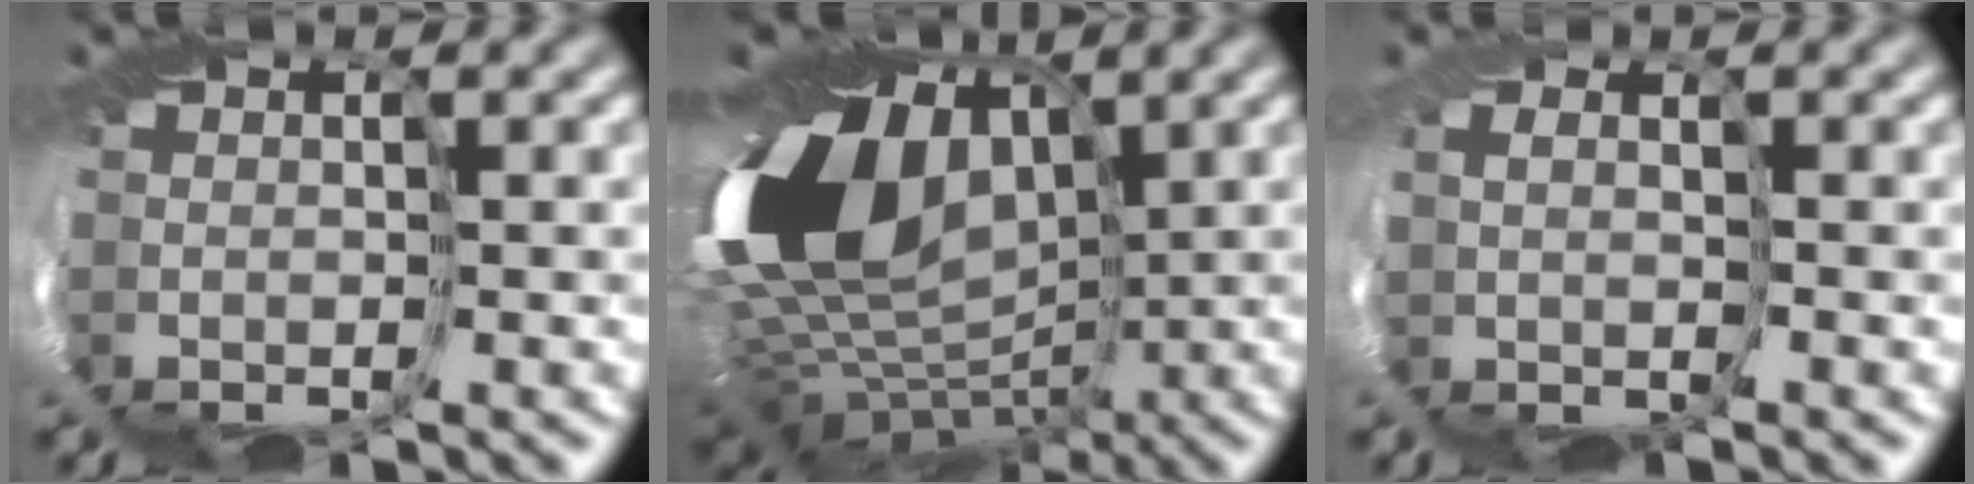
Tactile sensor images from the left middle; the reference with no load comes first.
{"total": 14.6, "force": [2.8, 10.2, 10.1], "torque": [-0.195, -0.001, 0.060]}
{"total": 1.0, "force": [0.8, -0.2, -0.5], "torque": [-0.004, 0.007, 0.013]}